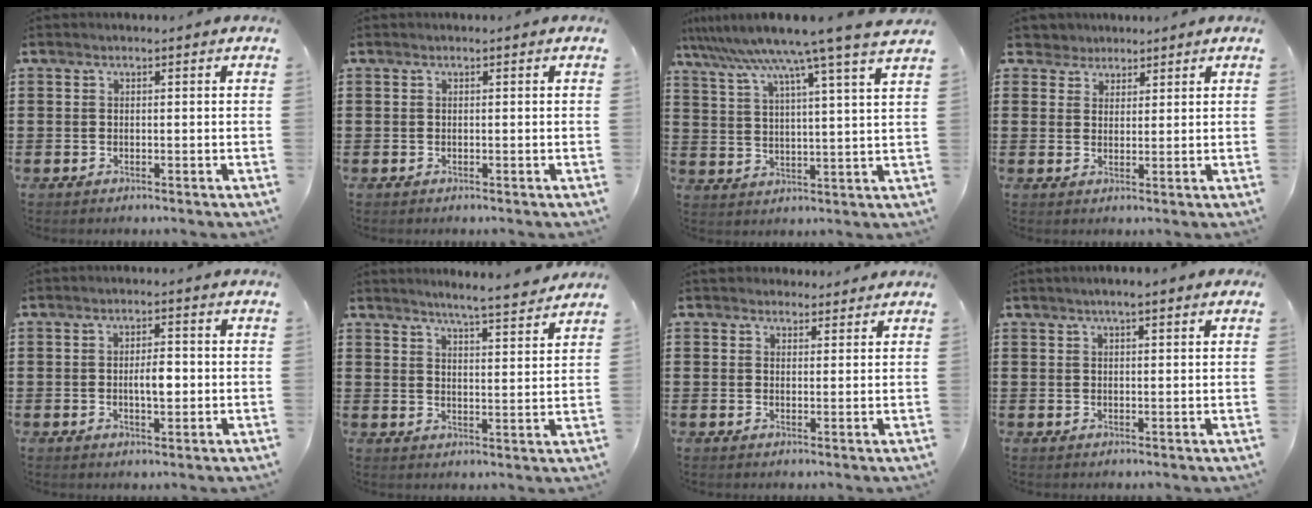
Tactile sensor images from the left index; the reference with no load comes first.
{"total": 0.0}
{"total": 9.6, "force": [8.0, -1.2, 5.2], "torque": [-0.130, -0.045, 0.130]}
{"total": 3.4, "force": [2.7, 2.0, 0.1], "torque": [-0.019, 0.007, 0.050]}
{"total": 3.7, "force": [-0.2, 1.4, 3.5], "torque": [-0.057, 0.001, -0.007]}
{"total": 4.6, "force": [4.4, -0.9, 1.3], "torque": [-0.041, -0.030, 0.074]}
{"total": 2.5, "force": [2.1, 1.3, 0.0], "torque": [0.002, 0.001, 0.039]}
{"total": 2.4, "force": [1.5, 0.3, 1.8], "torque": [-0.037, 0.005, 0.026]}